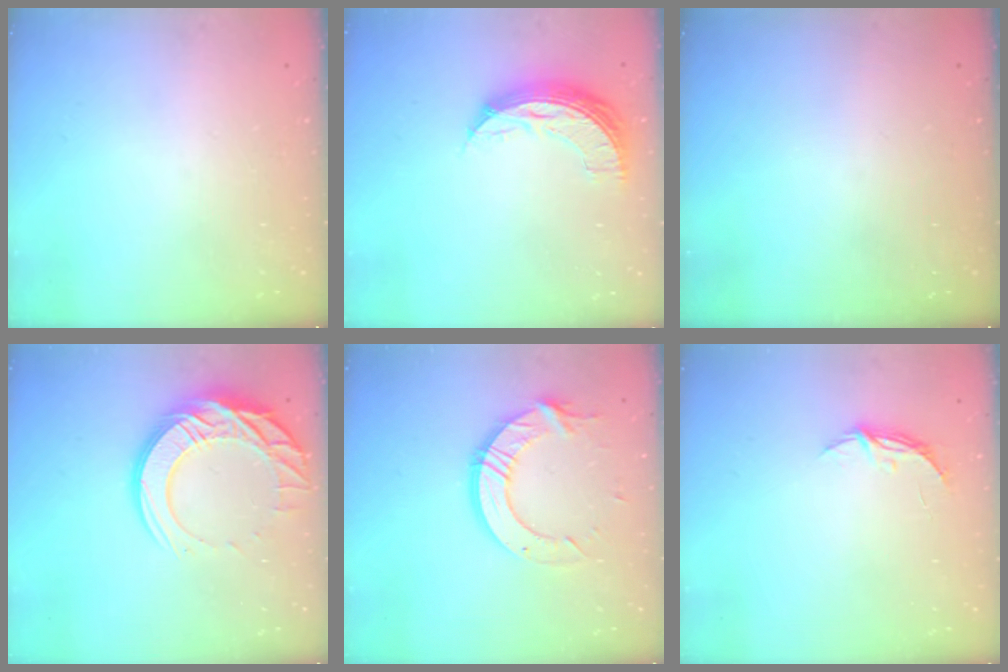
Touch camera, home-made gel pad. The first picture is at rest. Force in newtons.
{"total": 9.1, "press": 9.1, "slide": 0.2}
{"total": 0.0}
{"total": 17.9, "press": 17.8, "slide": 1.7}
{"total": 12.1, "press": 12.0, "slide": 0.6}
{"total": 4.2, "press": 4.2, "slide": 0.3}